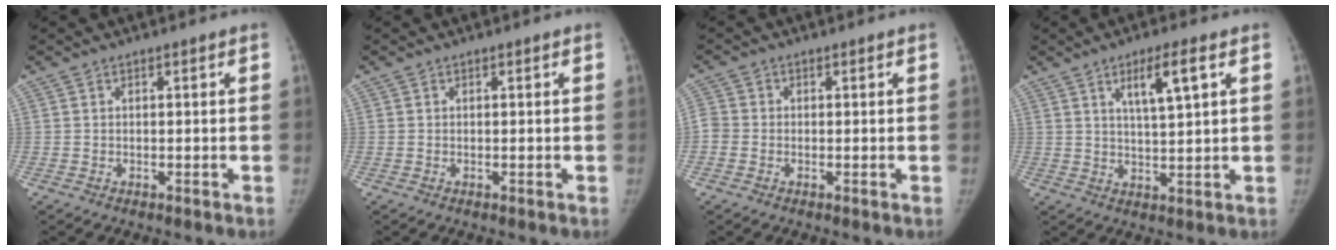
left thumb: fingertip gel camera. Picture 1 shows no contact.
{"total": 0.0}
{"total": 2.7, "force": [-0.6, 2.3, 1.3], "torque": [-0.025, 0.002, -0.020]}
{"total": 6.9, "force": [3.1, 1.3, 6.0], "torque": [-0.103, -0.015, 0.056]}